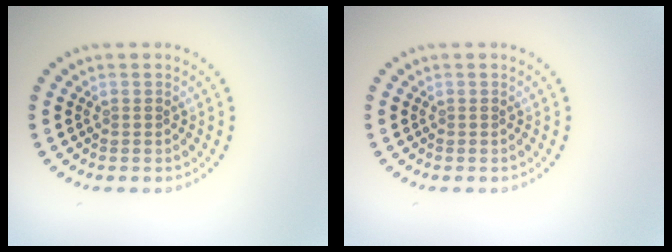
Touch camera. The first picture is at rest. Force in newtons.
{"total": 0.0}